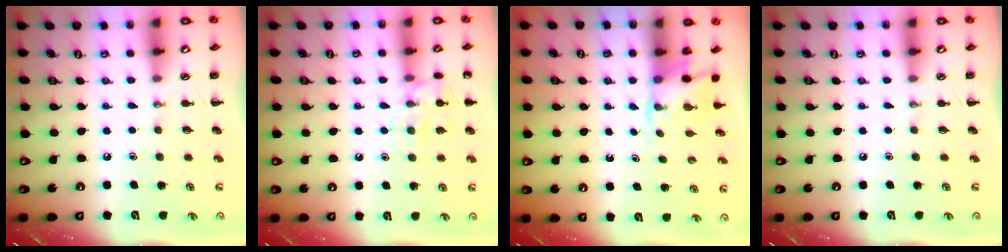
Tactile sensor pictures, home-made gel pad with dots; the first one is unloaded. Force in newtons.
{"total": 10.3, "press": 10.2, "slide": 0.8}
{"total": 2.8, "press": 2.6, "slide": 1.0}
{"total": 0.0}